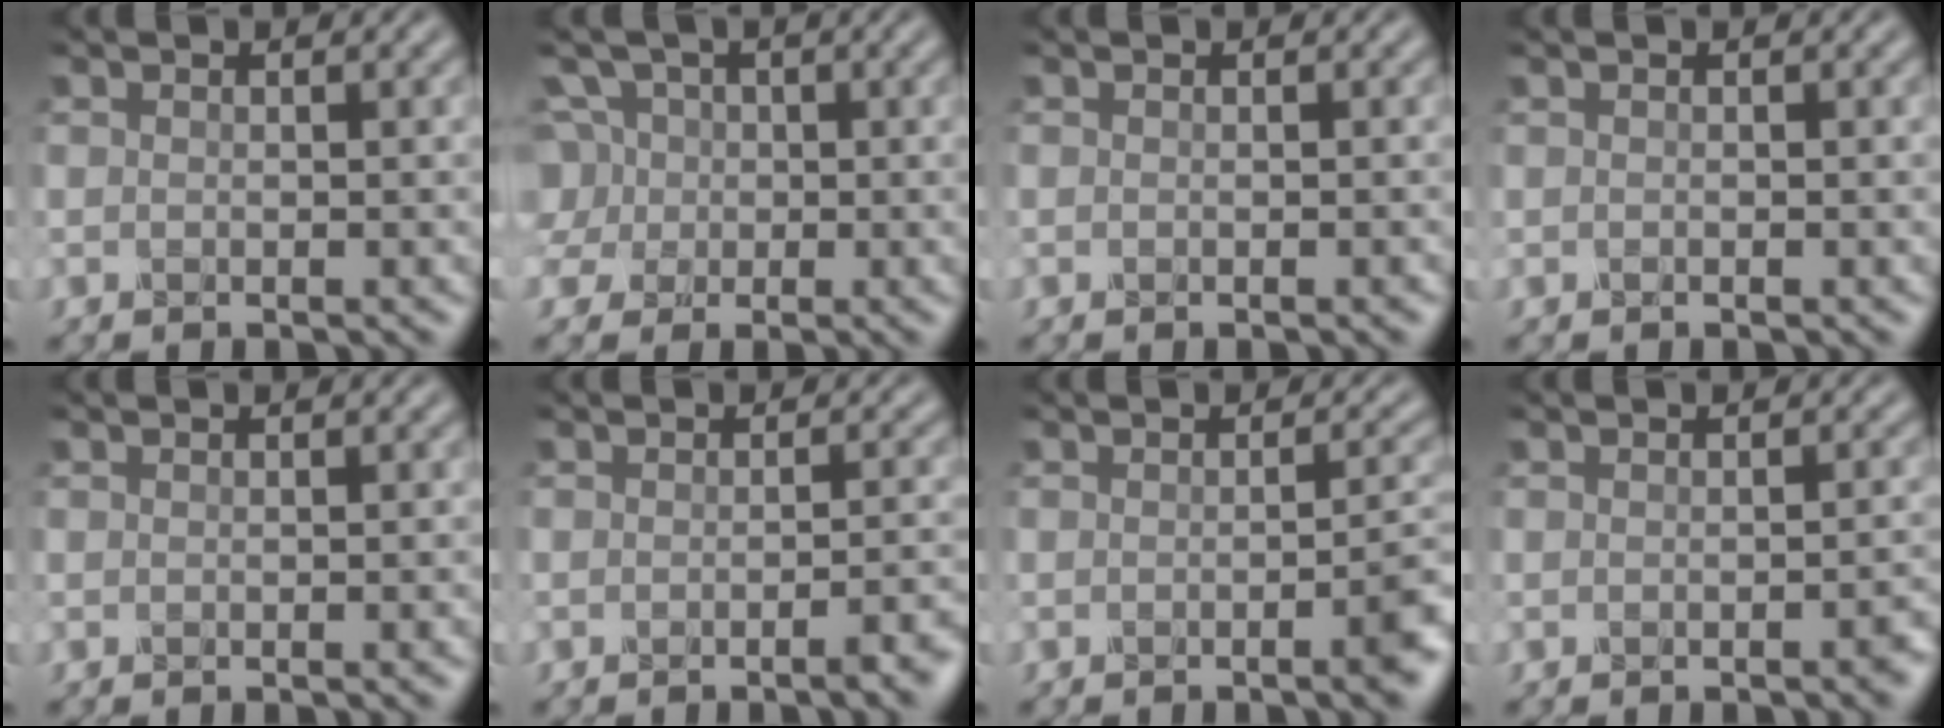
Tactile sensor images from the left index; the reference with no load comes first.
{"total": 5.4, "force": [1.0, 4.8, 2.4], "torque": [-0.049, 0.042, -0.013]}
{"total": 0.6, "force": [-0.2, 0.3, 0.5], "torque": [-0.003, -0.002, -0.002]}
{"total": 0.0}
{"total": 0.9, "force": [-0.2, 0.4, 0.8], "torque": [-0.003, -0.003, -0.002]}
{"total": 3.8, "force": [-1.9, 1.3, 3.0], "torque": [-0.017, 0.007, -0.027]}
{"total": 4.3, "force": [-1.4, 1.5, 3.8], "torque": [-0.032, -0.003, -0.019]}
{"total": 1.7, "force": [-1.0, 0.5, 1.3], "torque": [-0.012, 0.002, -0.013]}